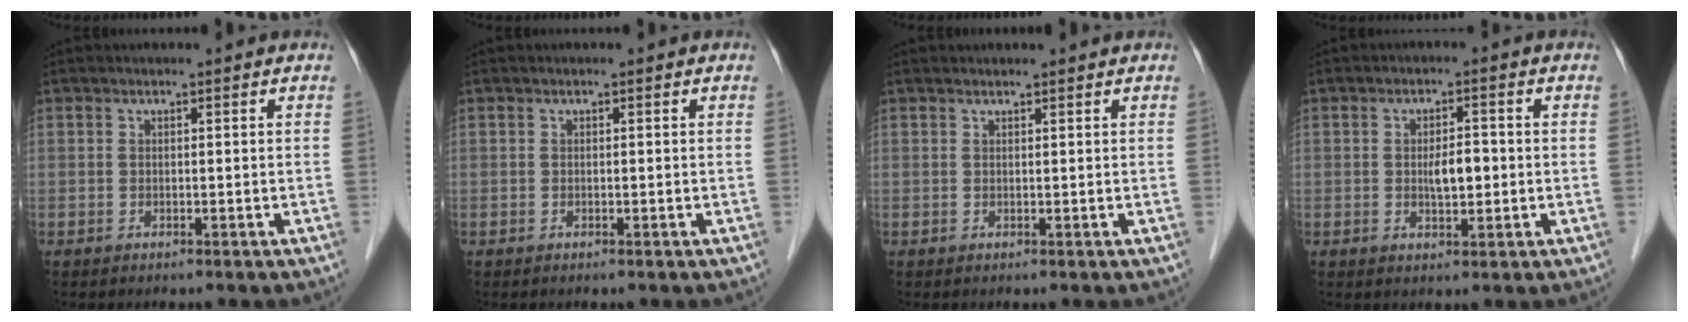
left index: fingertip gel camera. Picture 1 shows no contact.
{"total": 0.0}
{"total": 1.5, "force": [1.5, 0.1, 0.3], "torque": [-0.007, 0.015, 0.024]}
{"total": 3.8, "force": [-0.2, 1.4, 3.5], "torque": [-0.060, 0.000, -0.002]}